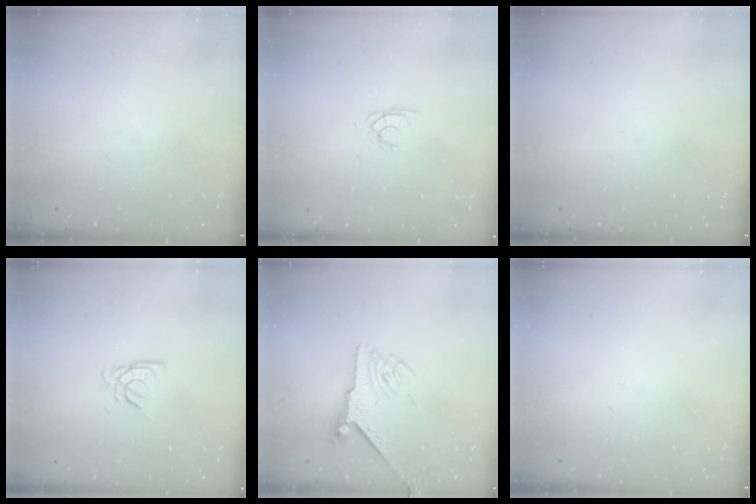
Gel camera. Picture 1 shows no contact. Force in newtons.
{"total": 1.7, "press": 1.7, "slide": 0.1}
{"total": 0.0}
{"total": 4.7, "press": 4.7, "slide": 0.3}
{"total": 6.0, "press": 6.0, "slide": 0.4}
{"total": 0.0}